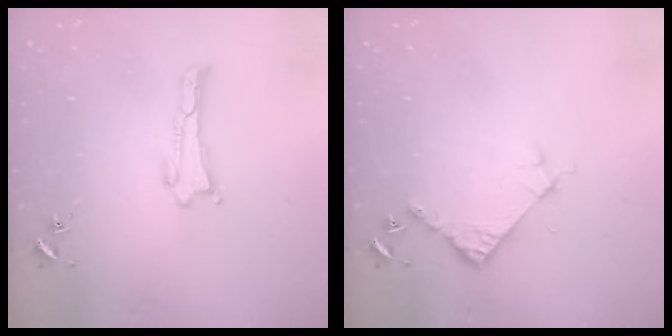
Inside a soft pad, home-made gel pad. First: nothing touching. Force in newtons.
{"total": 4.5, "press": 4.5, "slide": 0.4}